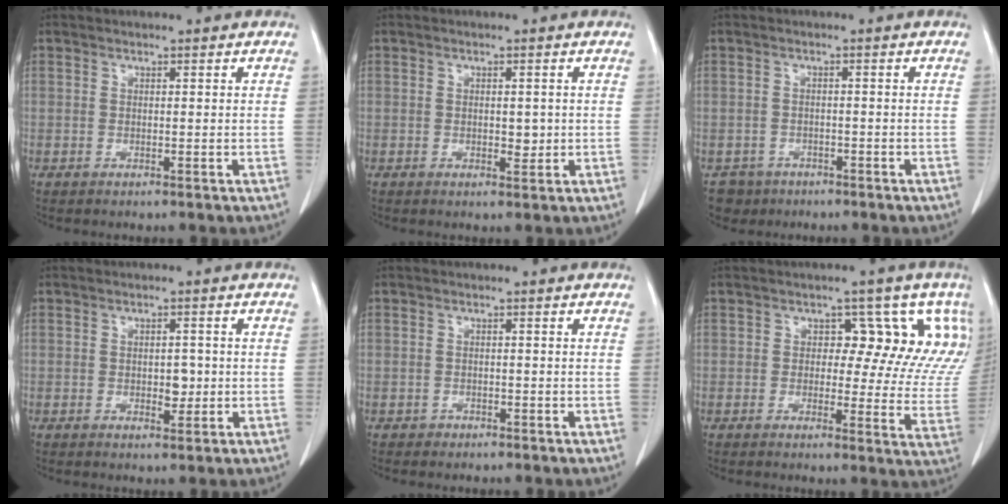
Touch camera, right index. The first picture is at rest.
{"total": 1.9, "force": [0.0, 1.1, 1.6], "torque": [-0.024, -0.003, 0.004]}
{"total": 3.6, "force": [-2.3, 2.7, -0.5], "torque": [0.006, 0.007, -0.039]}
{"total": 2.6, "force": [-0.2, 1.5, 2.2], "torque": [-0.030, 0.000, 0.001]}
{"total": 0.7, "force": [-0.5, 0.5, -0.1], "torque": [-0.004, 0.003, -0.010]}
{"total": 11.7, "force": [5.3, 6.7, 8.0], "torque": [-0.069, 0.005, 0.042]}